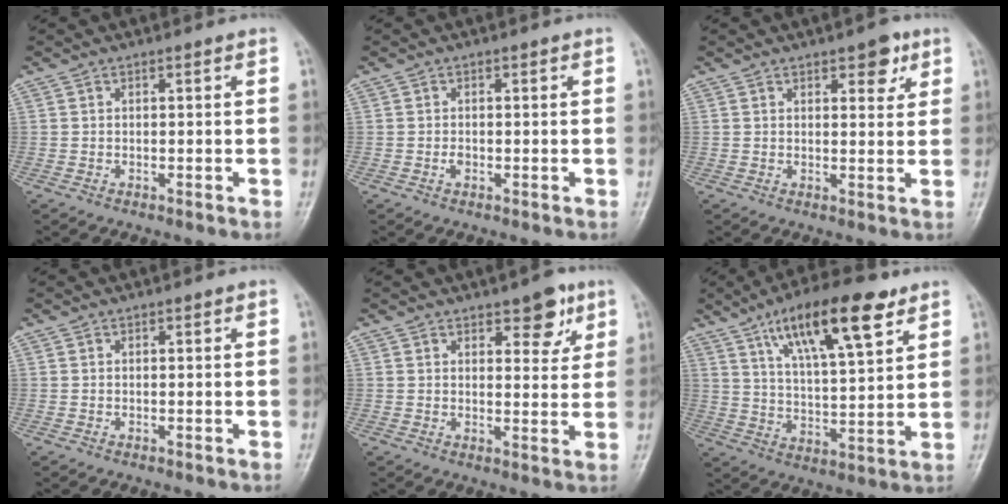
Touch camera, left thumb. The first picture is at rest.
{"total": 1.0, "force": [-0.3, 0.7, 0.6], "torque": [-0.008, 0.001, -0.007]}
{"total": 4.6, "force": [2.6, 2.2, 3.1], "torque": [-0.019, -0.011, 0.031]}
{"total": 0.0}
{"total": 6.0, "force": [3.6, 2.9, 3.9], "torque": [-0.023, -0.019, 0.045]}
{"total": 17.4, "force": [9.5, 5.3, 13.5], "torque": [-0.201, -0.030, 0.161]}